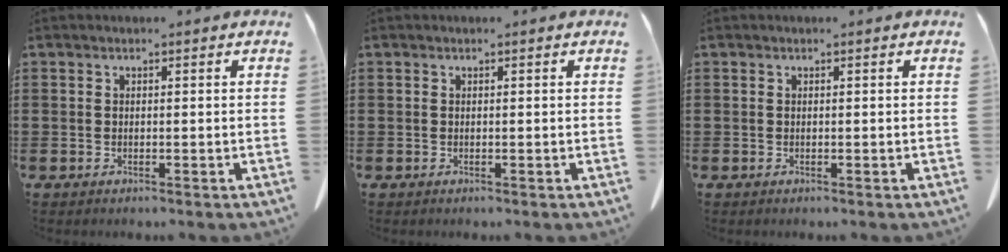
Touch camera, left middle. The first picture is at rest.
{"total": 0.0}
{"total": 0.0}